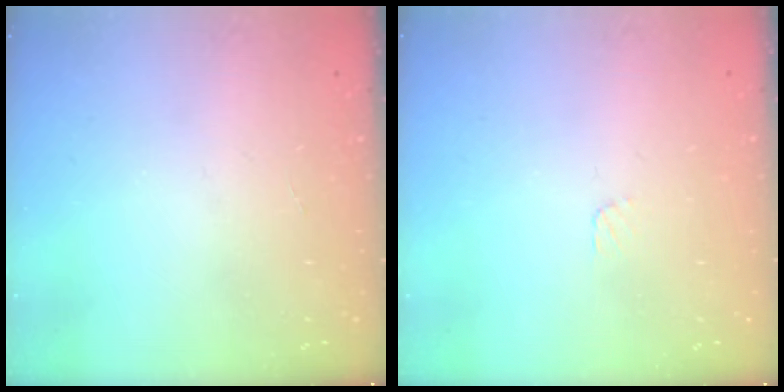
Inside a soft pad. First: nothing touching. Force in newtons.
{"total": 3.3, "press": 3.3, "slide": 0.4}